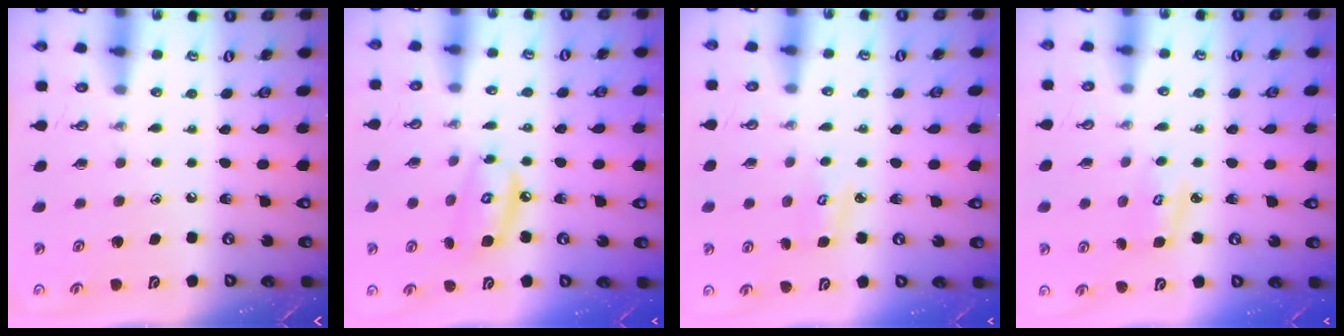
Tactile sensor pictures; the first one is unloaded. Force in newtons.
{"total": 8.8, "press": 8.8, "slide": 0.8}
{"total": 3.4, "press": 3.4, "slide": 0.4}
{"total": 4.0, "press": 3.9, "slide": 0.4}